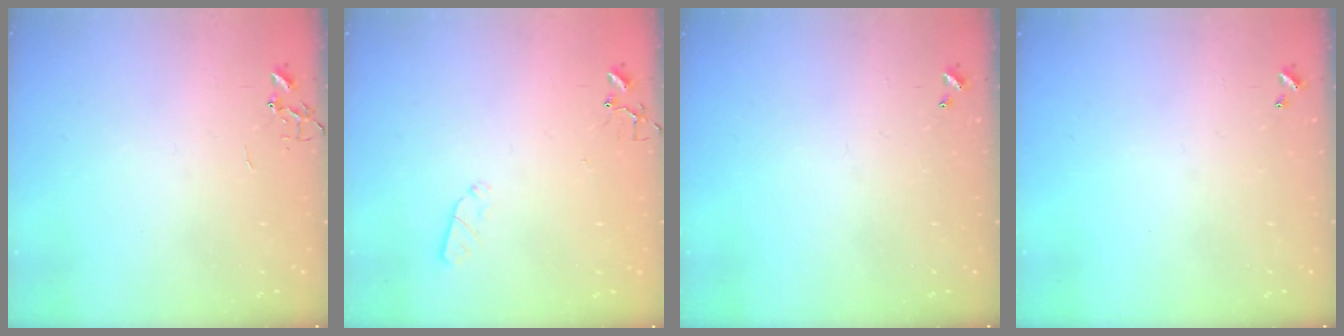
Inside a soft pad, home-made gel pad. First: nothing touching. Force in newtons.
{"total": 3.6, "press": 3.5, "slide": 0.6}
{"total": 0.0}
{"total": 0.0}